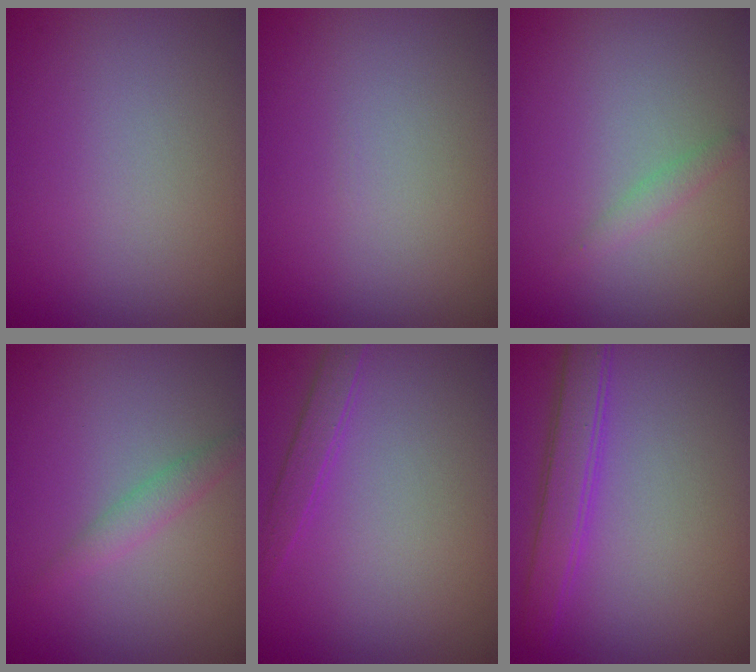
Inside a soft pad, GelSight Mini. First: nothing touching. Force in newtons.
{"total": 0.0}
{"total": 0.9, "press": 0.9, "slide": 0.0}
{"total": 1.5, "press": 1.5, "slide": 0.1}
{"total": 1.6, "press": 1.6, "slide": 0.1}
{"total": 2.4, "press": 2.4, "slide": 0.2}